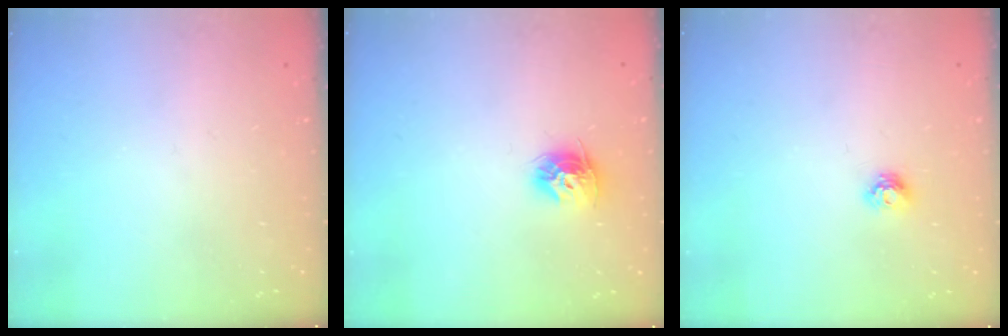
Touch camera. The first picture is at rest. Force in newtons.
{"total": 9.4, "press": 9.4, "slide": 0.6}
{"total": 5.6, "press": 5.5, "slide": 0.7}